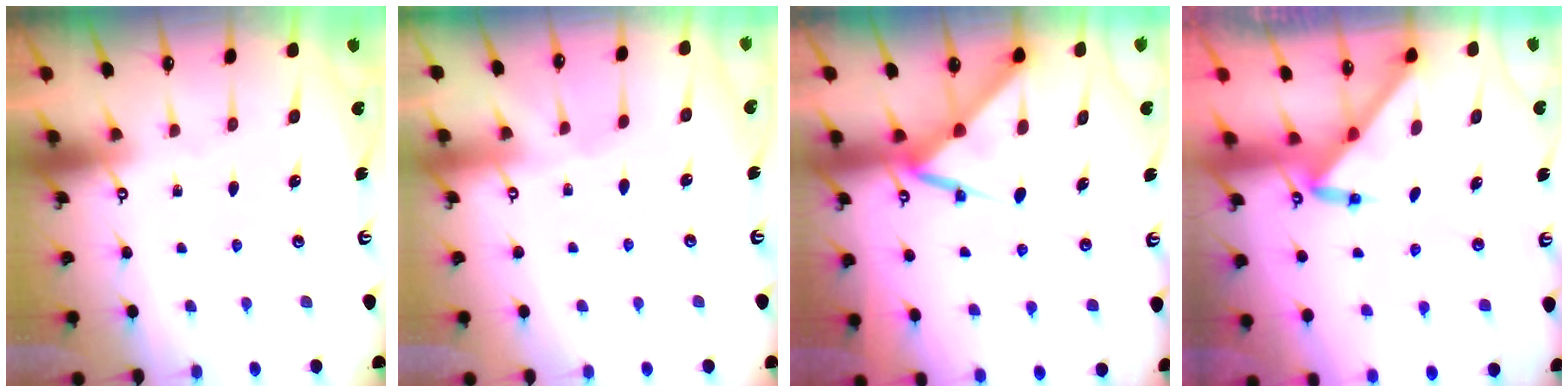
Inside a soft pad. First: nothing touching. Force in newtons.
{"total": 2.4, "press": 2.4, "slide": 0.4}
{"total": 7.3, "press": 7.3, "slide": 0.7}
{"total": 3.2, "press": 3.2, "slide": 0.3}